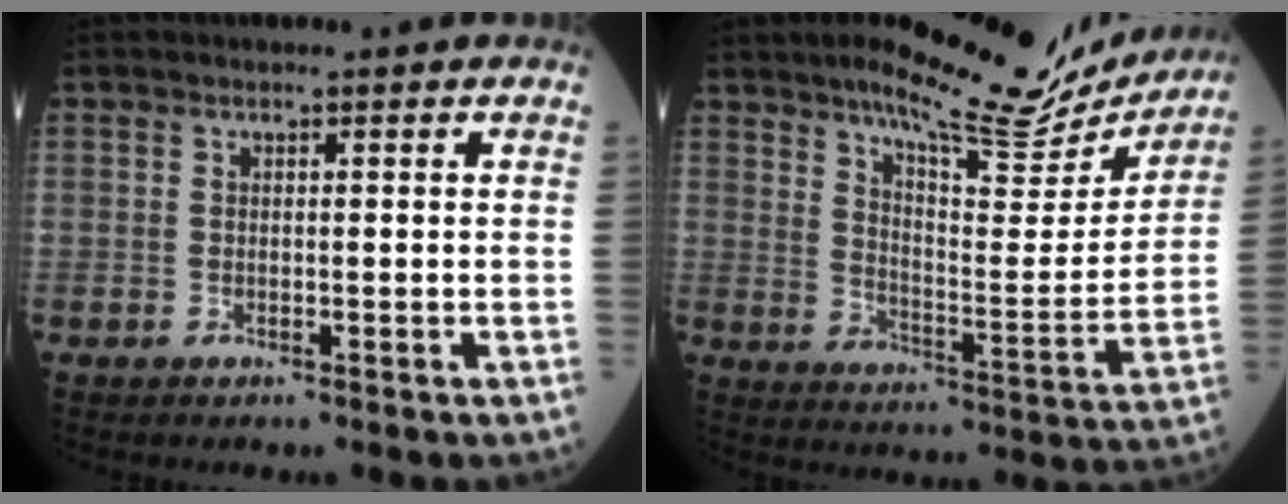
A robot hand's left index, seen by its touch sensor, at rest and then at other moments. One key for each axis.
{"total": 17.7, "fx": 15.5, "fy": 3.5, "fz": 7.9, "tx": -0.113, "ty": -0.029, "tz": 0.209}